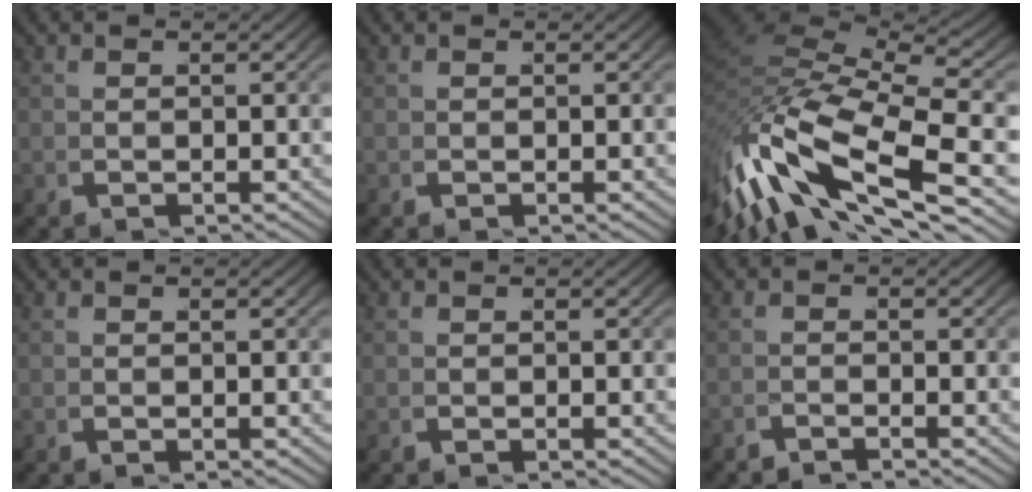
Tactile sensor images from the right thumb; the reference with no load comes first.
{"total": 0.0}
{"total": 12.9, "force": [0.8, 6.8, 11.0], "torque": [-0.259, -0.010, 0.029]}
{"total": 0.0}
{"total": 0.0}
{"total": 1.0, "force": [-0.9, -0.2, -0.3], "torque": [0.012, 0.001, -0.022]}